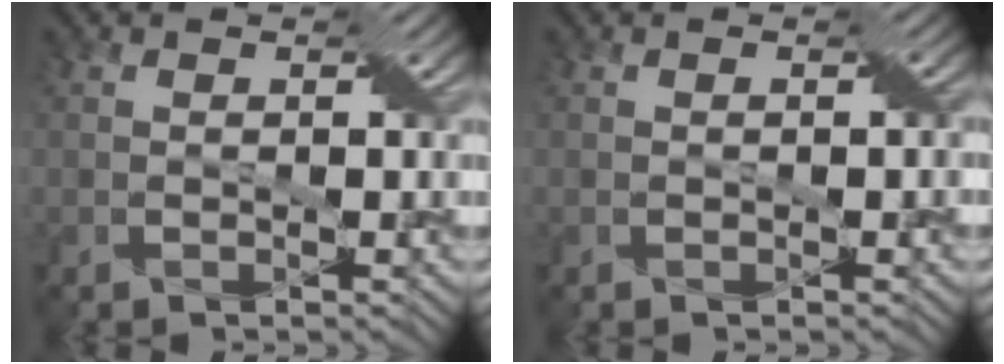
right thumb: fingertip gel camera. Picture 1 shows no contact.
{"total": 0.8, "force": [0.0, 0.0, 0.8], "torque": [-0.013, 0.004, 0.000]}